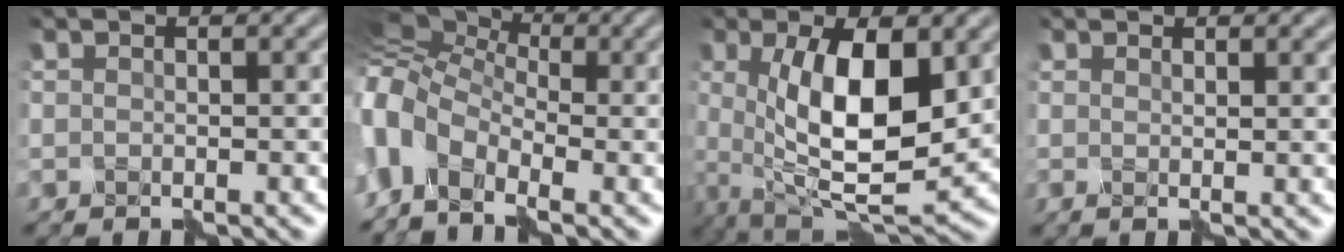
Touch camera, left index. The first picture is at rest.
{"total": 8.1, "force": [-2.6, 5.4, 5.4], "torque": [-0.119, -0.002, -0.069]}
{"total": 10.1, "force": [1.3, 3.6, 9.3], "torque": [-0.154, -0.009, 0.022]}
{"total": 1.5, "force": [1.0, 0.3, 1.0], "torque": [-0.004, 0.001, 0.013]}